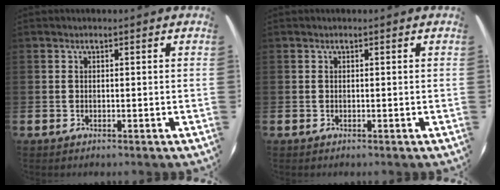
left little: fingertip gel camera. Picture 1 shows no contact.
{"total": 0.0}